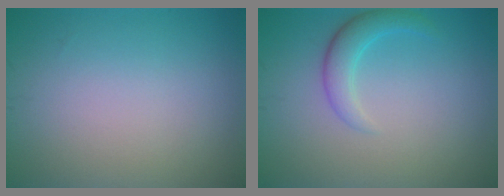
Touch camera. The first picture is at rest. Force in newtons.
{"total": 2.5, "press": 2.5, "slide": 0.1}